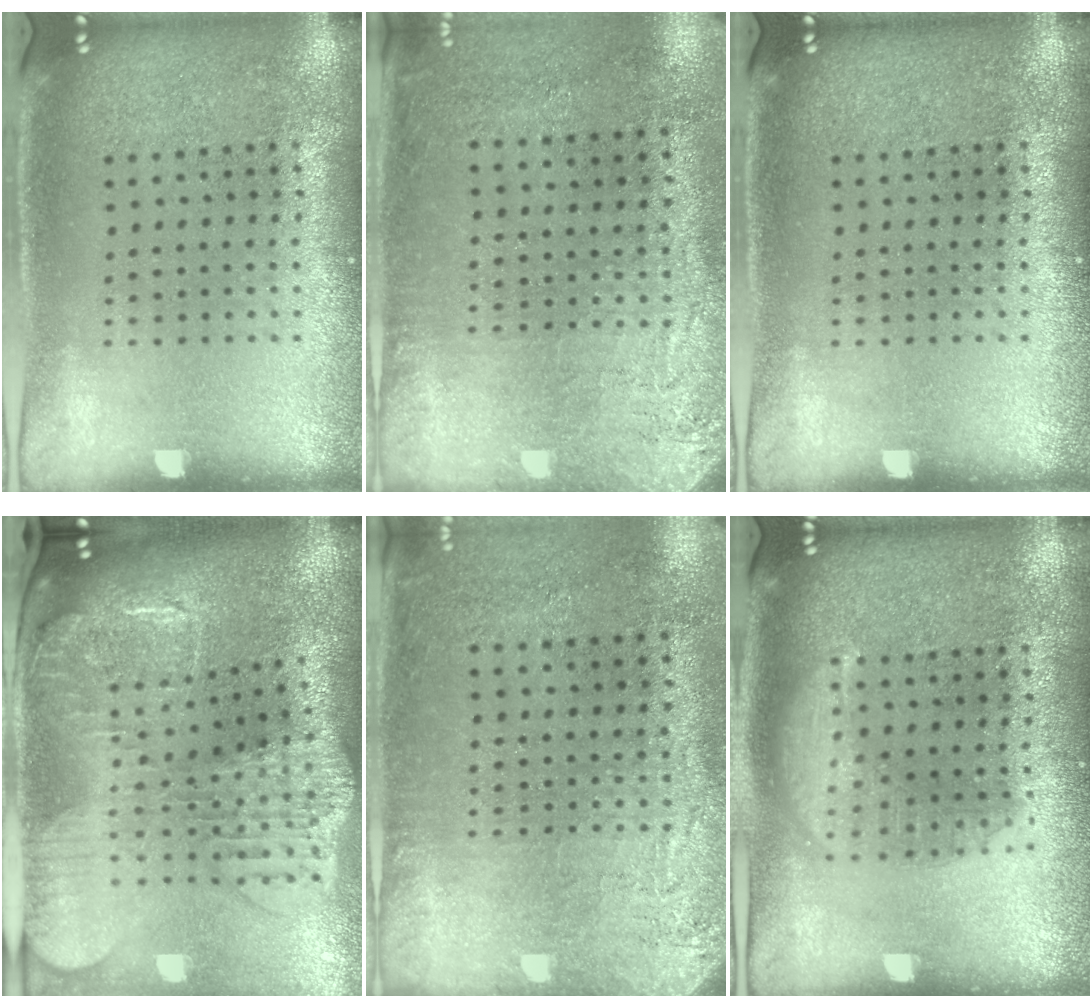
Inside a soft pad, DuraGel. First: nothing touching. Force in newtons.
{"total": 2.9, "press": 2.4, "slide": 1.6}
{"total": 0.0}
{"total": 2.9, "press": 2.4, "slide": 1.5}
{"total": 2.8, "press": 2.3, "slide": 1.5}
{"total": 1.4, "press": 1.4, "slide": 0.1}